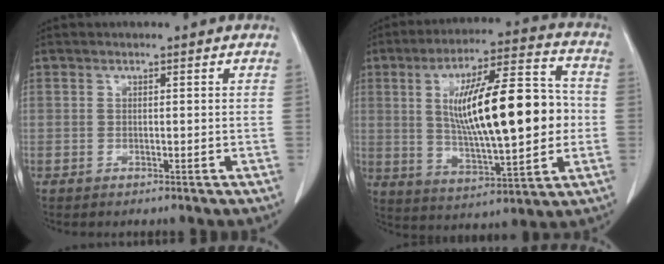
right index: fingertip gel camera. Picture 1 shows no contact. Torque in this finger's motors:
{"motor_torque": [2.14, 0.00, 1.05, 0.21]}